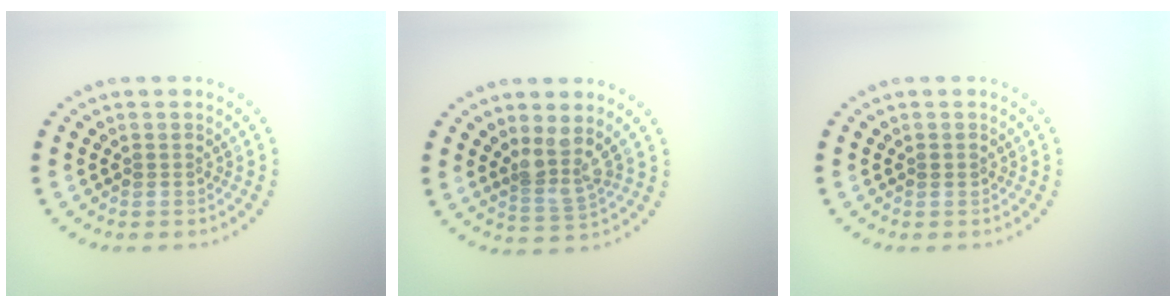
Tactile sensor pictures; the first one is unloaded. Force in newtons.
{"total": 2.6, "press": 1.9, "slide": 1.8}
{"total": 0.6, "press": 0.6, "slide": 0.0}